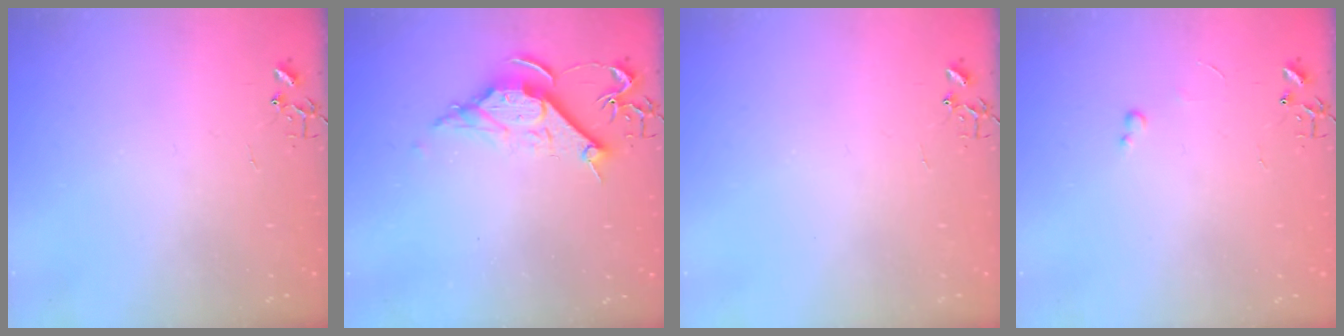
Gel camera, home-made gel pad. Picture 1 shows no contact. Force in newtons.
{"total": 10.7, "press": 10.7, "slide": 0.7}
{"total": 0.0}
{"total": 2.4, "press": 2.3, "slide": 0.4}